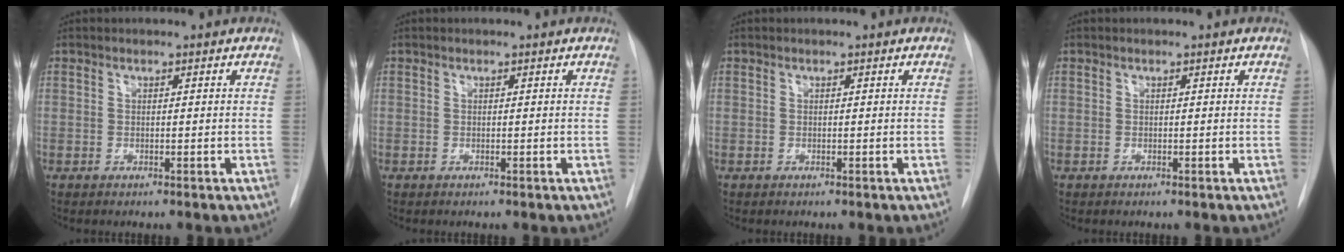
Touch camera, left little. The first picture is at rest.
{"total": 0.0}
{"total": 0.0}
{"total": 0.0}